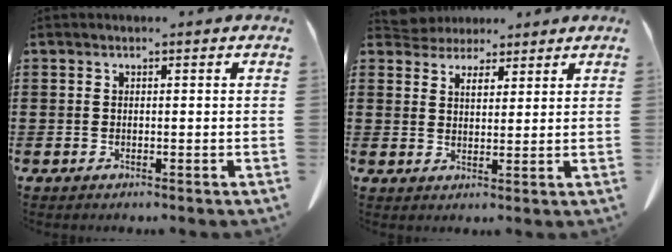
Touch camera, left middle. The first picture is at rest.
{"total": 3.4, "force": [2.9, 1.8, 0.3], "torque": [-0.013, -0.001, 0.052]}